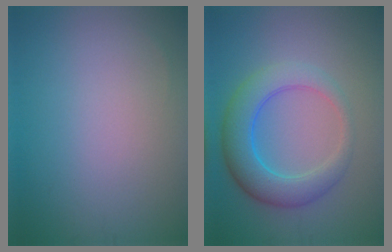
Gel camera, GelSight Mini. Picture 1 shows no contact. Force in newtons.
{"total": 5.7, "press": 5.7, "slide": 0.2}